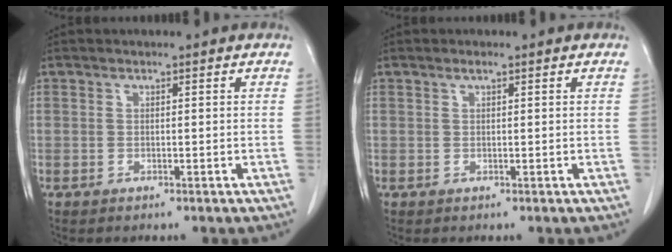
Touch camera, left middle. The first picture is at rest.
{"total": 0.8, "force": [0.5, 0.0, 0.6], "torque": [-0.014, 0.002, 0.010]}